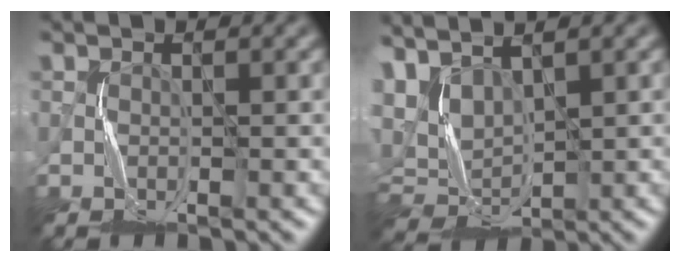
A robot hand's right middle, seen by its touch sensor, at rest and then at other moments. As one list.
[{"total": 3.1, "force": [2.0, 1.8, 1.5], "torque": [-0.045, 0.000, 0.045]}]